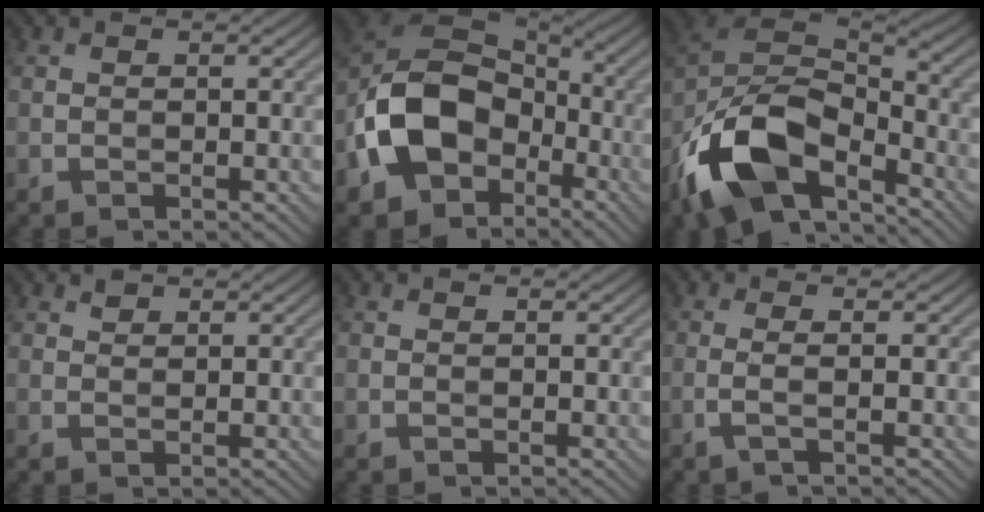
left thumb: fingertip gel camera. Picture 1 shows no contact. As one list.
[{"total": 13.6, "force": [-4.7, 10.0, 7.9], "torque": [-0.172, -0.020, -0.098]}, {"total": 15.5, "force": [-9.0, 7.8, 10.0], "torque": [-0.229, -0.030, -0.173]}, {"total": 0.8, "force": [0.7, 0.3, 0.2], "torque": [-0.006, -0.001, 0.016]}, {"total": 0.0}, {"total": 2.0, "force": [-0.3, 0.3, 2.0], "torque": [-0.034, 0.005, -0.018]}]